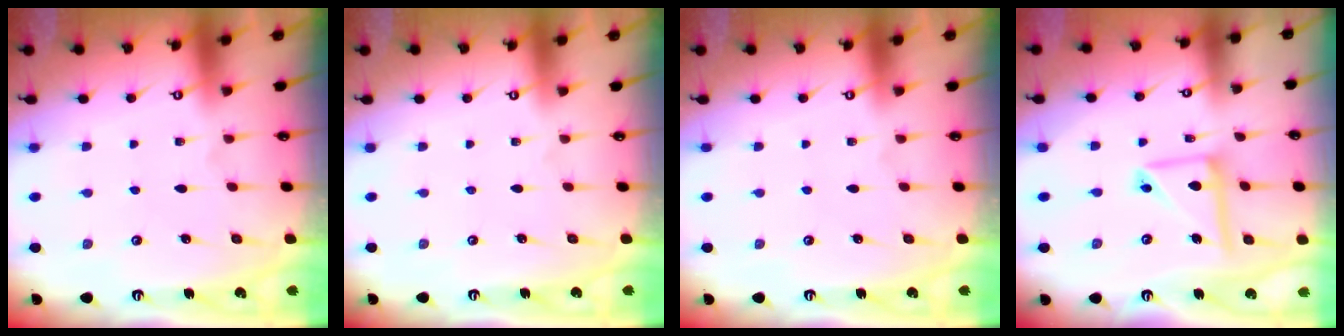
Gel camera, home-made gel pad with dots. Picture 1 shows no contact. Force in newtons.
{"total": 0.0}
{"total": 0.0}
{"total": 11.8, "press": 11.7, "slide": 1.0}